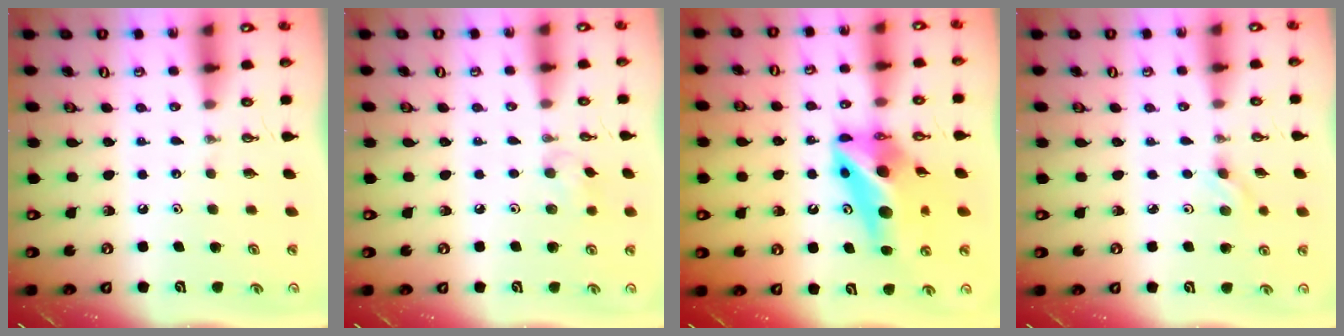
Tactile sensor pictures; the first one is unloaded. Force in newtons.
{"total": 6.7, "press": 6.6, "slide": 0.8}
{"total": 14.7, "press": 14.6, "slide": 1.5}
{"total": 3.0, "press": 2.6, "slide": 1.5}